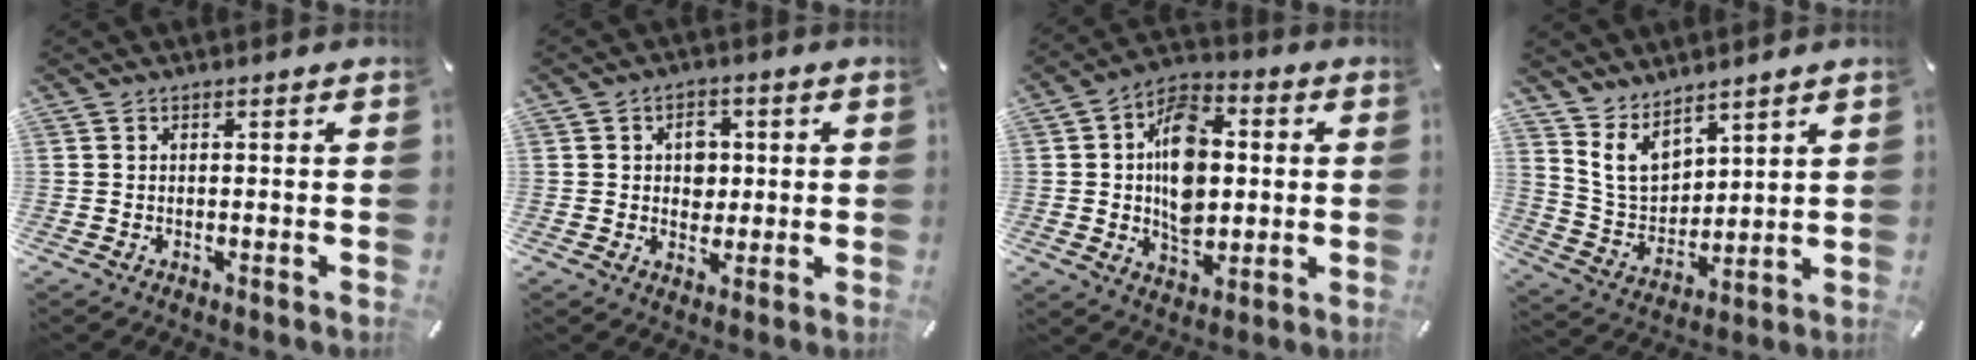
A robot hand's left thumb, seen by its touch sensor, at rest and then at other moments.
{"total": 5.6, "force": [0.8, 4.9, 2.6], "torque": [-0.022, -0.005, 0.005]}
{"total": 14.8, "force": [0.2, 10.3, 10.6], "torque": [-0.180, 0.008, 0.004]}
{"total": 9.1, "force": [6.1, 6.0, 3.1], "torque": [-0.082, -0.039, 0.117]}